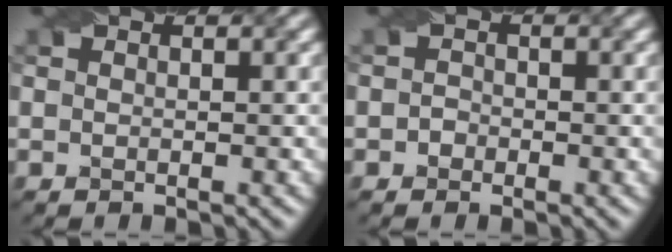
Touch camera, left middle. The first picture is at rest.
{"total": 0.8, "force": [-0.4, 0.8, 0.1], "torque": [0.000, -0.001, -0.009]}